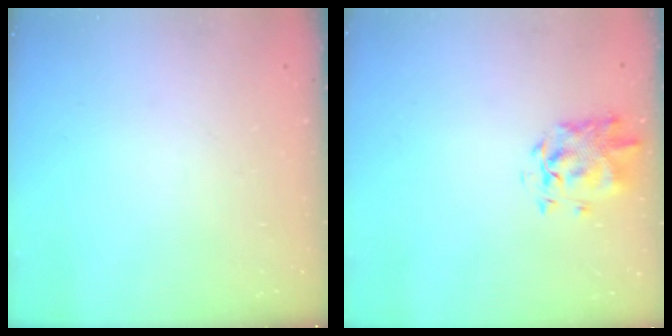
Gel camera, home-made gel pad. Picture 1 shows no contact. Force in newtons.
{"total": 2.1, "press": 2.1, "slide": 0.6}